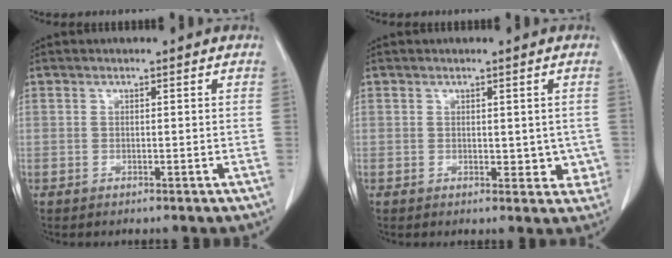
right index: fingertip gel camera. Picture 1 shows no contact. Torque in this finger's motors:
{"motor_torque": [0.02, 0.10, 0.03, 0.00]}